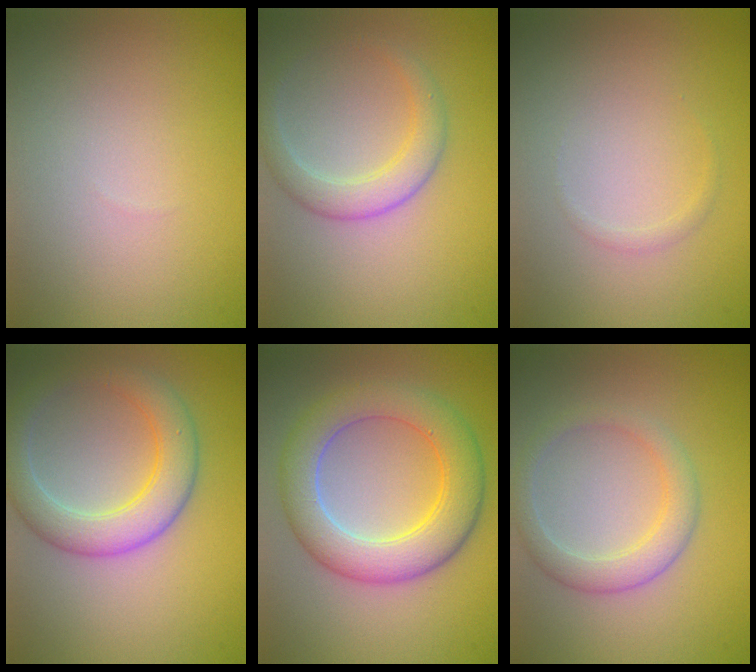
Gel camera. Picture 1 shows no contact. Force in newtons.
{"total": 3.1, "press": 3.1, "slide": 0.2}
{"total": 0.6, "press": 0.6, "slide": 0.1}
{"total": 5.2, "press": 5.2, "slide": 0.1}
{"total": 6.7, "press": 6.7, "slide": 0.2}
{"total": 3.0, "press": 3.0, "slide": 0.0}